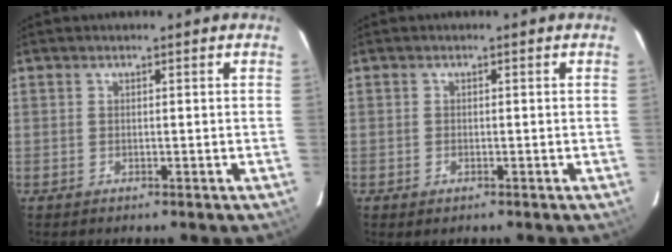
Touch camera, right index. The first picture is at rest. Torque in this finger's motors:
{"motor_torque": [0.06, 0.07, -0.10, -0.03]}